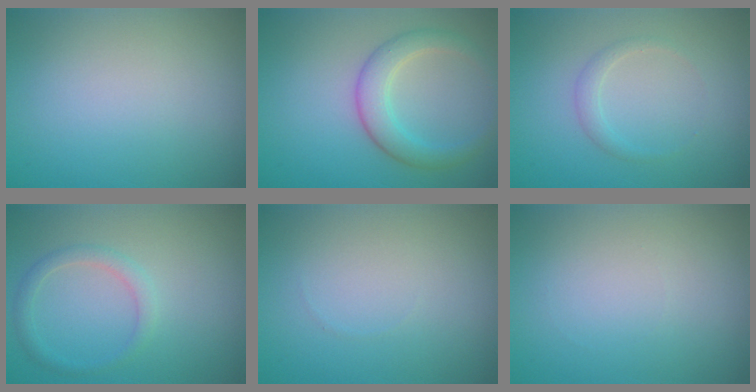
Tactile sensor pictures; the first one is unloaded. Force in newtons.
{"total": 3.5, "press": 3.5, "slide": 0.2}
{"total": 1.2, "press": 1.2, "slide": 0.1}
{"total": 1.7, "press": 1.7, "slide": 0.1}
{"total": 0.0}
{"total": 0.0}